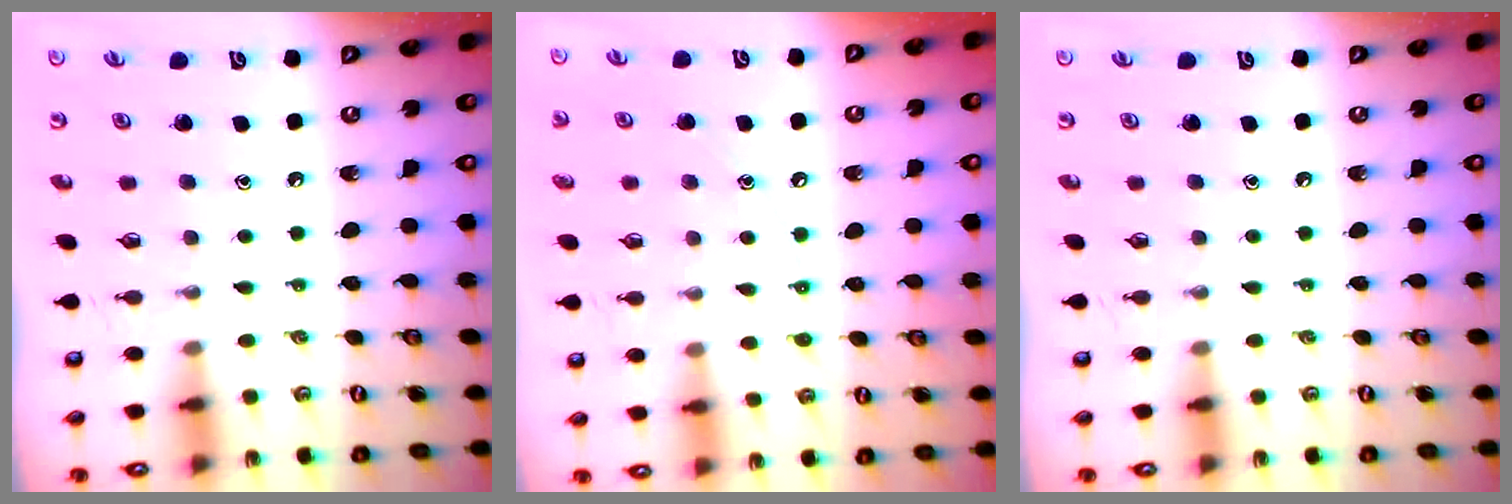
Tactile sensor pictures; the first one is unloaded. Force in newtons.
{"total": 7.0, "press": 7.0, "slide": 0.5}
{"total": 0.0}